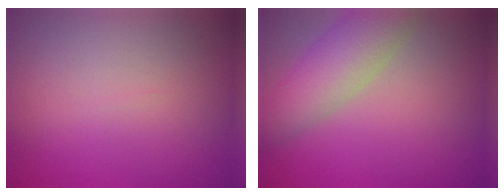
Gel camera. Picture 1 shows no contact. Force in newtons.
{"total": 5.2, "press": 5.2, "slide": 0.1}